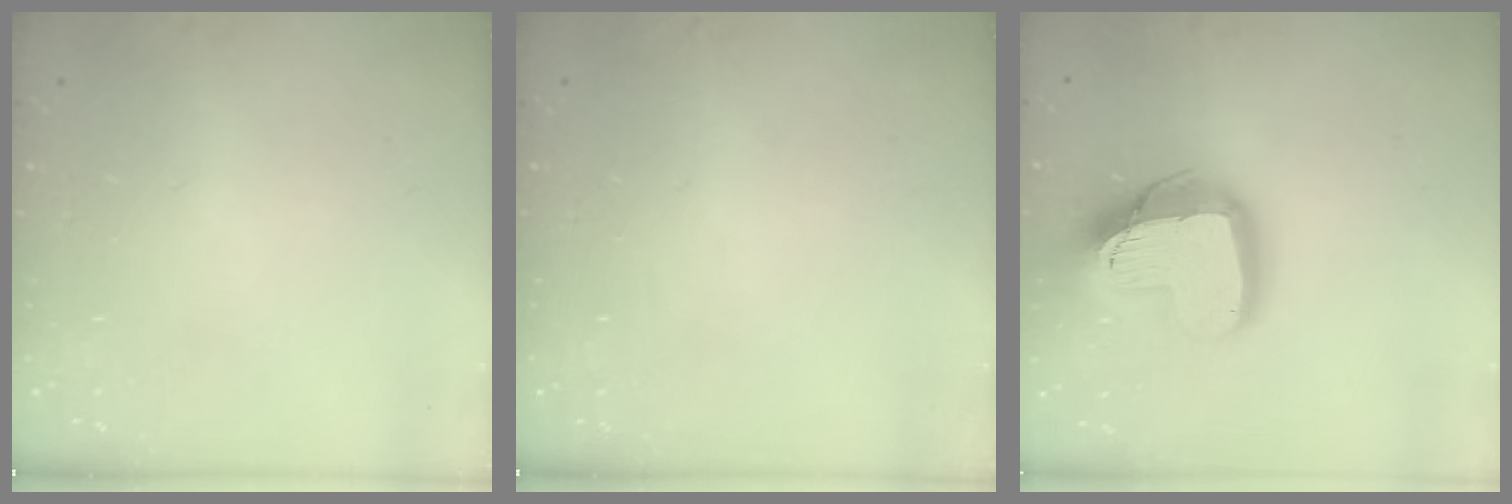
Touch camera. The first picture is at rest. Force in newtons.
{"total": 0.0}
{"total": 18.8, "press": 18.7, "slide": 1.8}